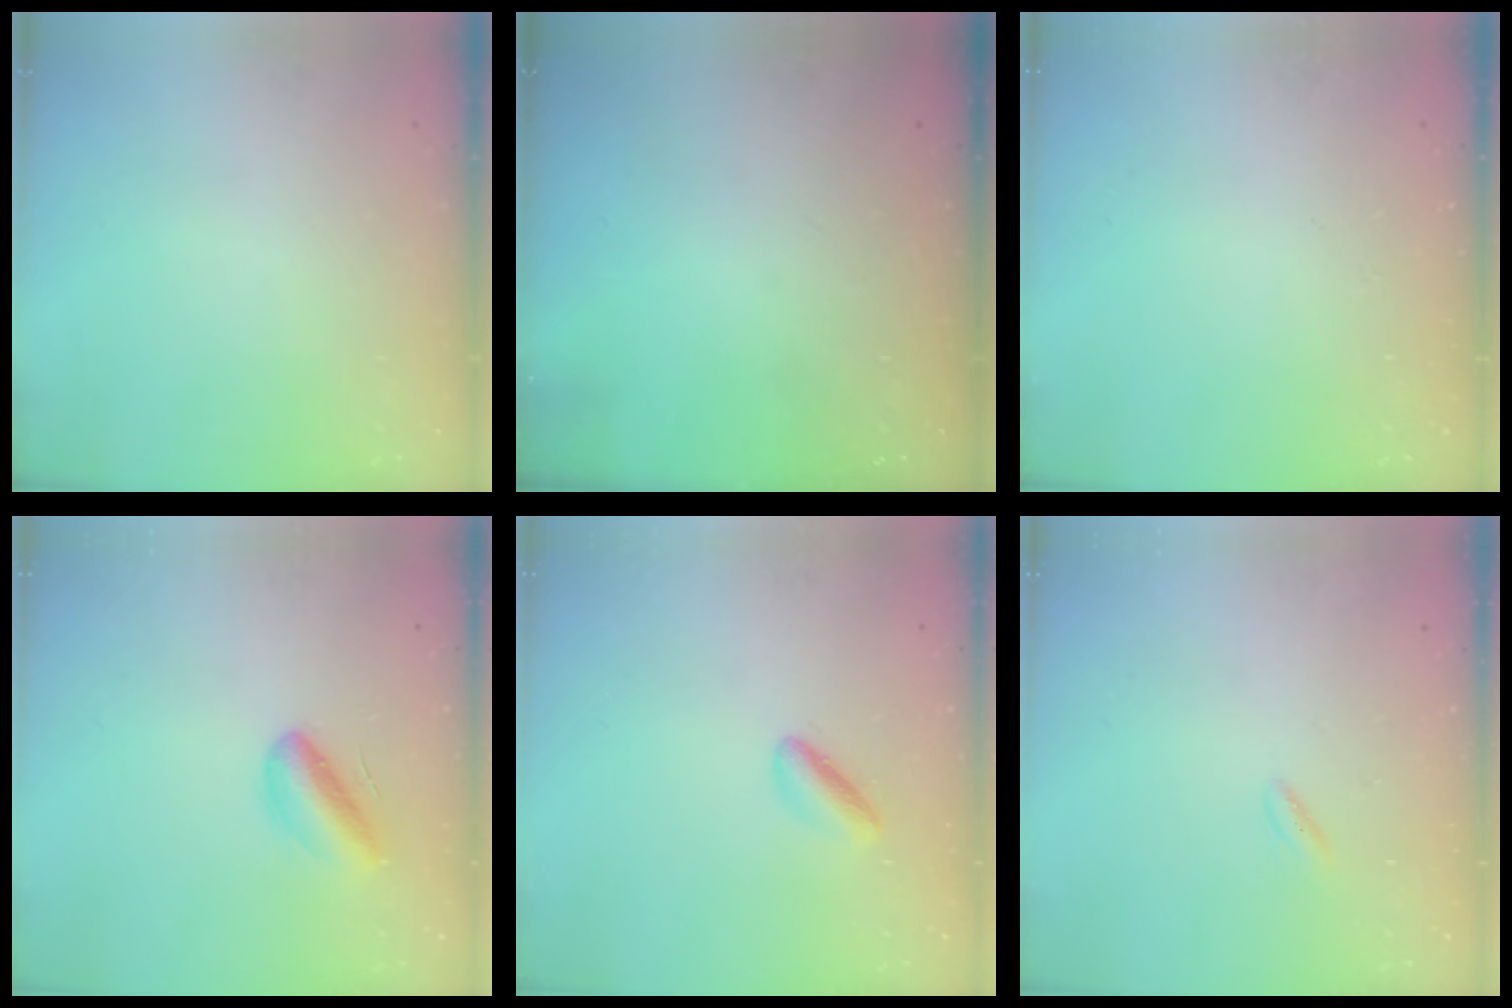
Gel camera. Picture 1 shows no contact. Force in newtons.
{"total": 0.0}
{"total": 0.0}
{"total": 8.1, "press": 7.8, "slide": 2.4}
{"total": 2.8, "press": 2.8, "slide": 0.3}
{"total": 1.9, "press": 1.7, "slide": 0.8}